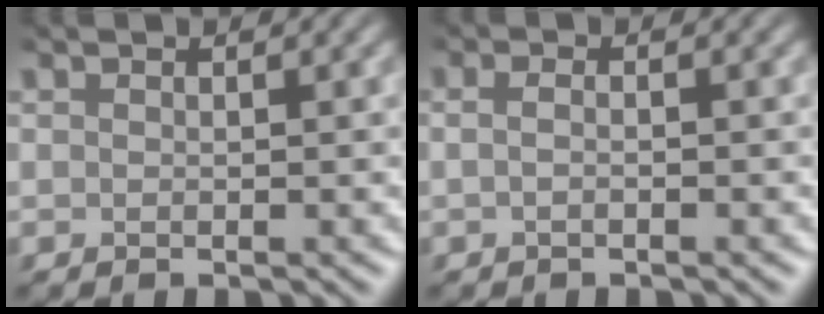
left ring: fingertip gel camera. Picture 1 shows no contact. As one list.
[{"total": 1.2, "force": [-0.4, 0.3, 1.1], "torque": [-0.014, -0.005, -0.014]}]